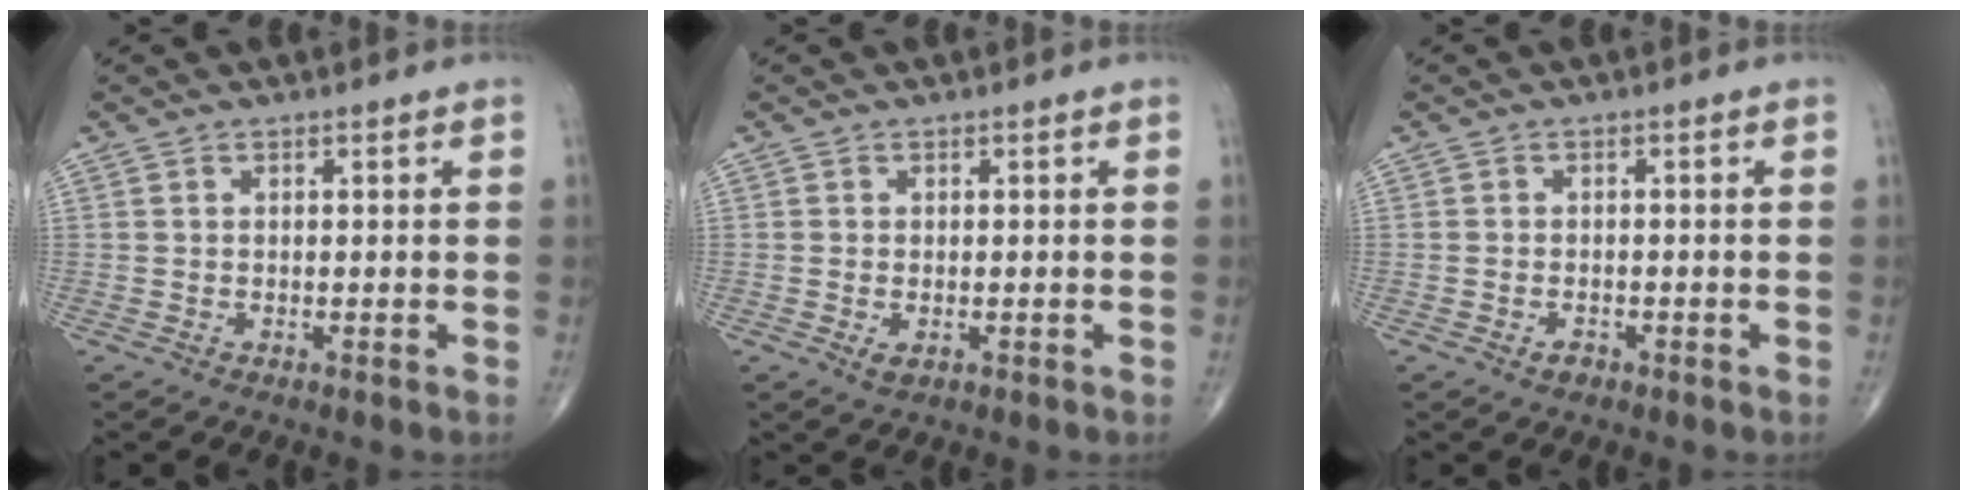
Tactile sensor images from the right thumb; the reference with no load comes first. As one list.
[{"total": 1.6, "force": [-0.5, 0.9, 1.3], "torque": [-0.023, -0.003, -0.007]}, {"total": 1.6, "force": [-1.0, 0.9, 0.8], "torque": [-0.013, 0.003, -0.016]}]